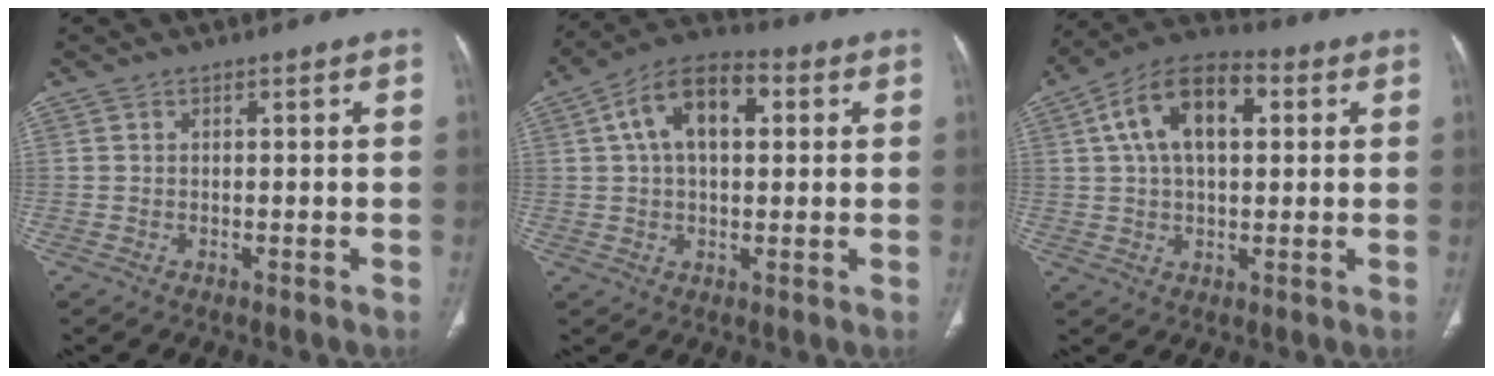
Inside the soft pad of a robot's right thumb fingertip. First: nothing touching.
{"total": 12.6, "force": [3.3, 7.2, 9.8], "torque": [-0.159, 0.024, 0.048]}
{"total": 14.2, "force": [3.8, 7.9, 11.1], "torque": [-0.186, 0.022, 0.058]}